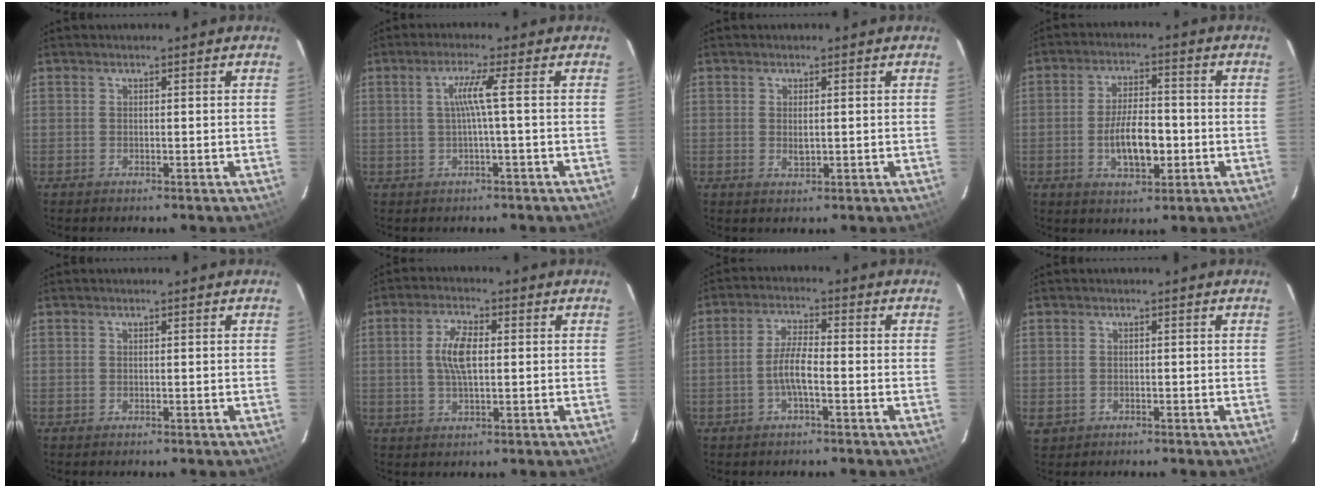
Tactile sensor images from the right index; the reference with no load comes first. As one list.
[{"total": 3.8, "force": [-0.1, -1.1, 3.7], "torque": [-0.073, -0.001, 0.000]}, {"total": 1.9, "force": [0.0, 0.8, 1.8], "torque": [-0.031, -0.001, 0.002]}, {"total": 9.1, "force": [-2.2, 3.9, 7.9], "torque": [-0.151, 0.001, -0.031]}, {"total": 0.0}, {"total": 6.2, "force": [0.5, 2.5, 5.6], "torque": [-0.110, 0.007, 0.009]}, {"total": 4.9, "force": [-1.7, 0.8, 4.6], "torque": [-0.095, 0.007, -0.035]}, {"total": 2.8, "force": [-0.5, 2.6, 0.8], "torque": [-0.017, -0.003, -0.005]}]